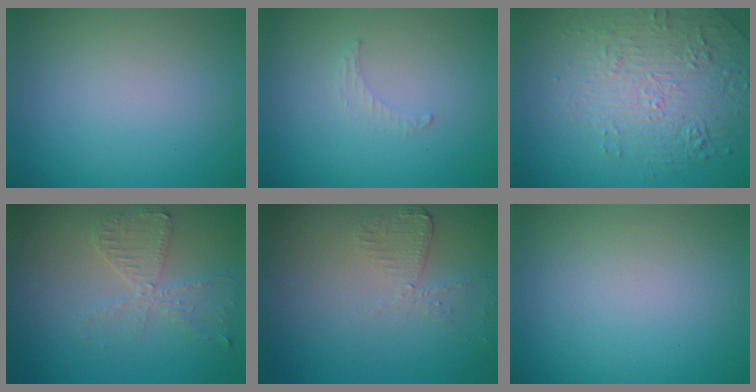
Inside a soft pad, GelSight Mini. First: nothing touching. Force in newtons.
{"total": 0.8, "press": 0.8, "slide": 0.3}
{"total": 4.5, "press": 4.2, "slide": 1.7}
{"total": 3.3, "press": 2.8, "slide": 1.7}
{"total": 2.0, "press": 2.0, "slide": 0.3}
{"total": 0.0}